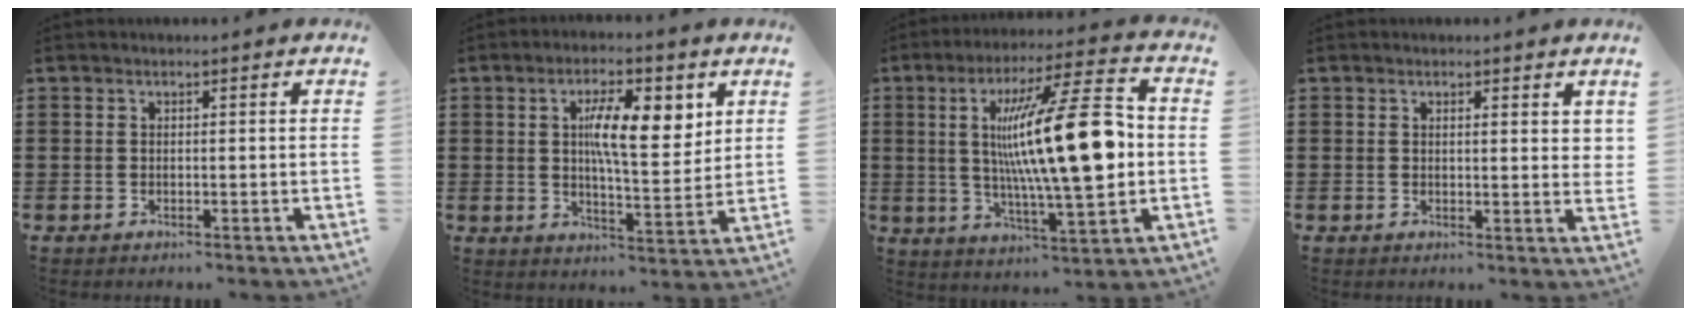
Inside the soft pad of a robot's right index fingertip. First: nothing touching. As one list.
[{"total": 9.9, "force": [3.0, 3.5, 8.8], "torque": [-0.151, 0.001, 0.045]}, {"total": 18.7, "force": [1.2, 4.6, 18.1], "torque": [-0.297, -0.005, 0.015]}, {"total": 1.5, "force": [1.1, 0.4, 0.9], "torque": [-0.012, 0.001, 0.018]}]